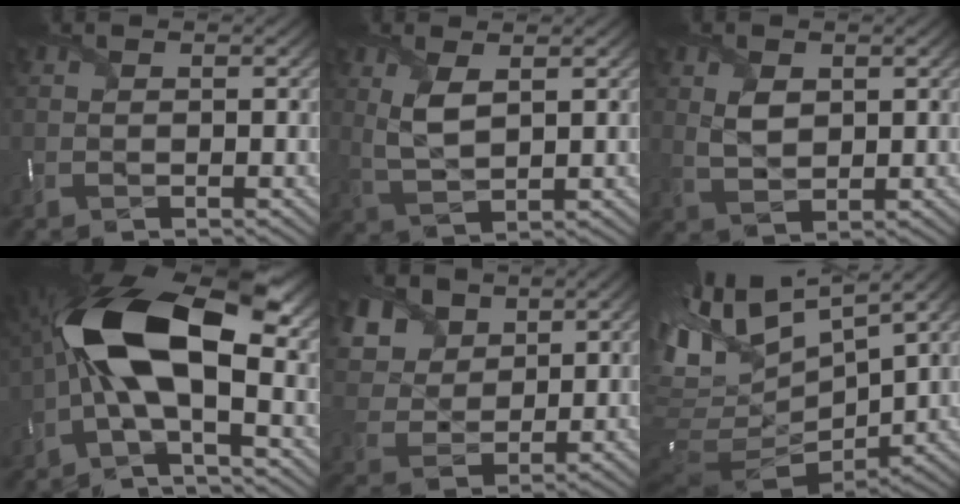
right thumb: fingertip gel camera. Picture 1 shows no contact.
{"total": 4.4, "force": [1.6, 1.8, 3.6], "torque": [-0.090, -0.005, 0.039]}
{"total": 3.3, "force": [1.2, 2.1, 2.3], "torque": [-0.054, -0.004, 0.027]}
{"total": 15.2, "force": [-0.2, 6.6, 13.7], "torque": [-0.268, 0.019, -0.021]}
{"total": 8.5, "force": [4.8, 6.1, 3.6], "torque": [-0.134, 0.008, 0.097]}
{"total": 14.8, "force": [3.7, 7.2, 12.3], "torque": [-0.241, 0.010, 0.103]}